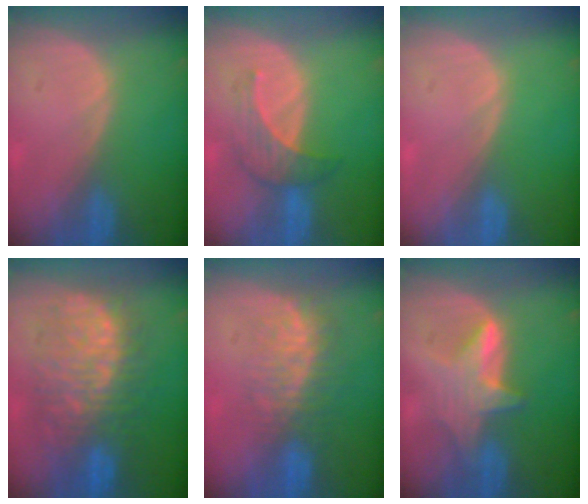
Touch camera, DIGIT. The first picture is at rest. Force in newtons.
{"total": 4.5, "press": 4.5, "slide": 0.4}
{"total": 0.0}
{"total": 12.1, "press": 12.0, "slide": 1.5}
{"total": 8.0, "press": 7.4, "slide": 3.0}
{"total": 5.8, "press": 5.8, "slide": 0.8}